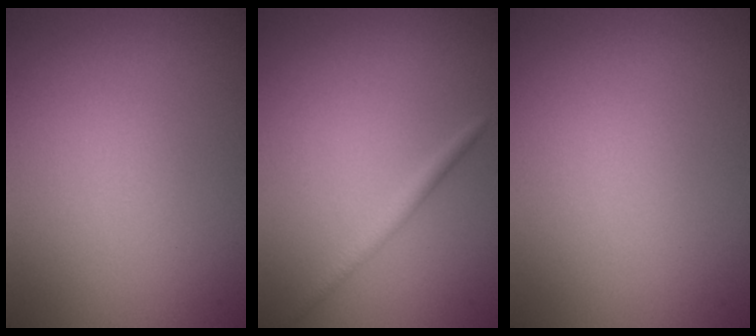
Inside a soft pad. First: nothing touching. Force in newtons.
{"total": 1.4, "press": 1.4, "slide": 0.0}
{"total": 0.0}